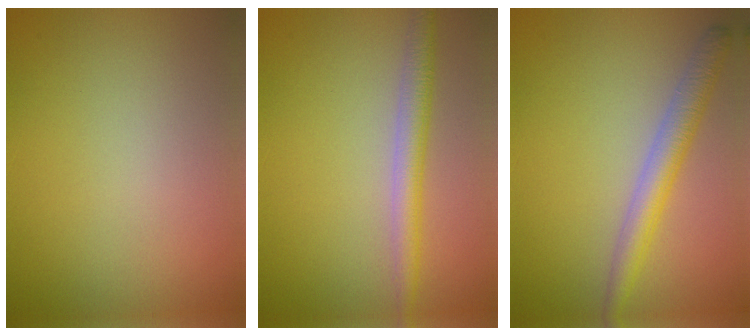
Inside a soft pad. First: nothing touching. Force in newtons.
{"total": 2.9, "press": 2.9, "slide": 0.1}
{"total": 3.6, "press": 3.5, "slide": 0.3}